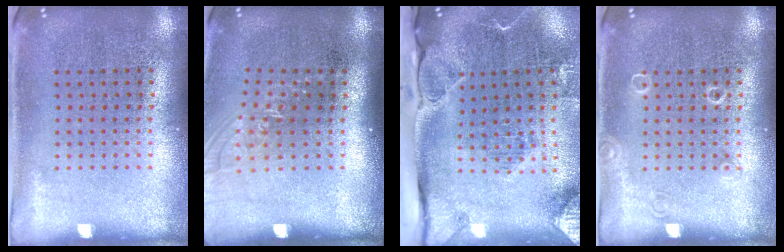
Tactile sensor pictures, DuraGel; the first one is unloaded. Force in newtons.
{"total": 1.1, "press": 1.0, "slide": 0.6}
{"total": 2.9, "press": 2.2, "slide": 1.8}
{"total": 0.9, "press": 0.9, "slide": 0.1}